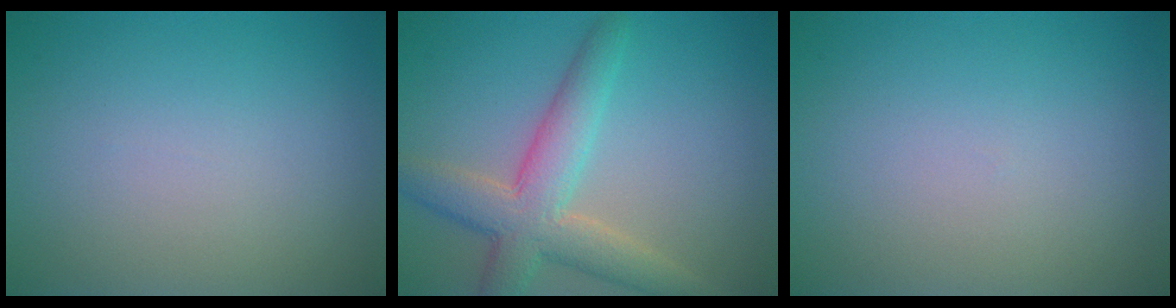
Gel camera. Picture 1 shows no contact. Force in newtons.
{"total": 5.7, "press": 5.7, "slide": 0.4}
{"total": 0.0}